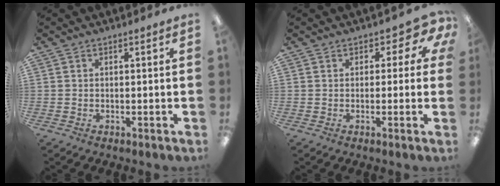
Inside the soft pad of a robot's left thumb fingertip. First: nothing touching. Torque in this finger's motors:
{"motor_torque": [-0.13, 0.27, -0.30, 0.22, 0.00]}